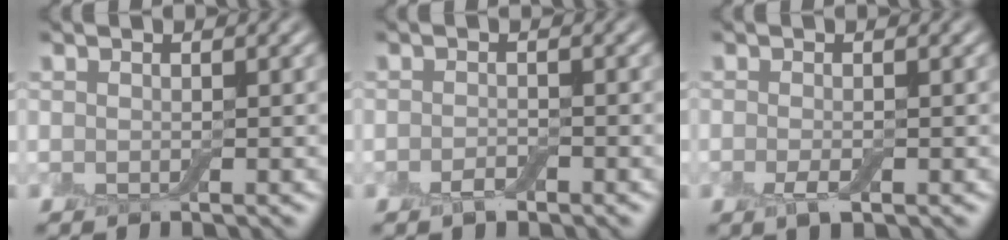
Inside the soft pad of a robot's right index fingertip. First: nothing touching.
{"total": 1.1, "force": [-0.9, 0.4, 0.6], "torque": [-0.013, 0.000, -0.016]}
{"total": 1.4, "force": [-0.7, 0.4, 1.2], "torque": [-0.023, -0.005, -0.014]}